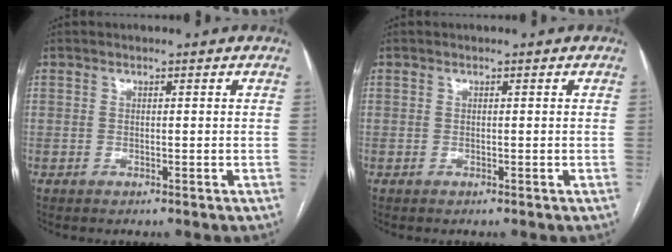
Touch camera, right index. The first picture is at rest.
{"total": 0.0}